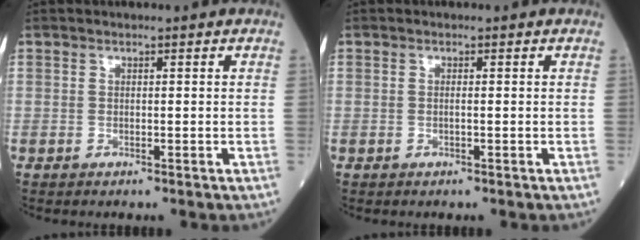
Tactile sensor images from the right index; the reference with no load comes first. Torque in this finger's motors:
{"motor_torque": [-0.02, 0.04, -0.10, -0.01]}